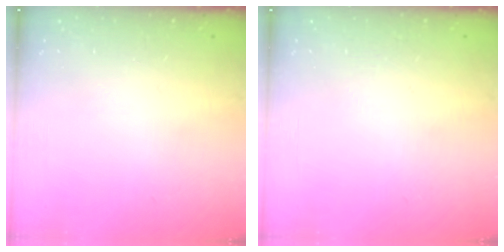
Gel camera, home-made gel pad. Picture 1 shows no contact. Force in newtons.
{"total": 0.0}